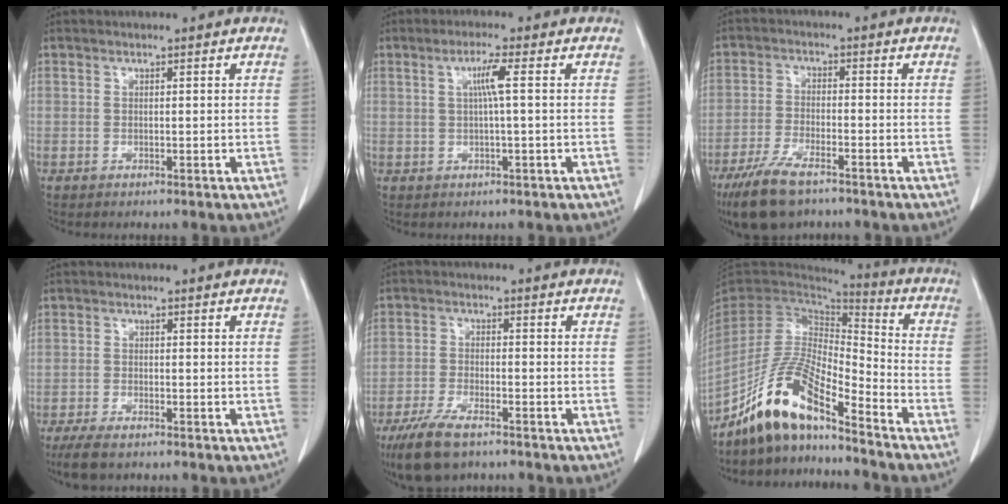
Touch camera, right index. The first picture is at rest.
{"total": 3.4, "force": [0.6, -0.5, 3.3], "torque": [-0.063, 0.004, 0.011]}
{"total": 8.7, "force": [-6.3, 2.6, 5.5], "torque": [-0.111, -0.016, -0.112]}
{"total": 4.7, "force": [-3.6, 1.3, 2.7], "torque": [-0.049, -0.010, -0.058]}
{"total": 8.1, "force": [-5.9, 2.4, 5.1], "torque": [-0.101, -0.016, -0.105]}
{"total": 13.6, "force": [-10.6, 2.4, 8.2], "torque": [-0.164, 0.006, -0.196]}